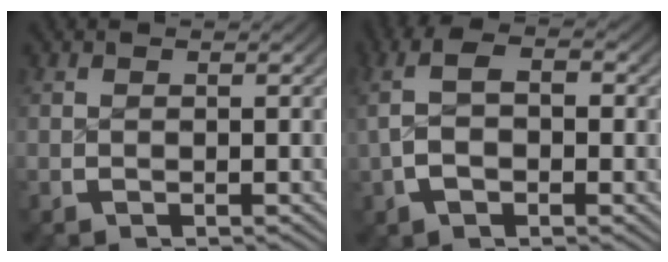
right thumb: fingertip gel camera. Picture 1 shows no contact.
{"total": 5.2, "force": [0.4, 2.9, 4.3], "torque": [-0.085, 0.002, 0.004]}